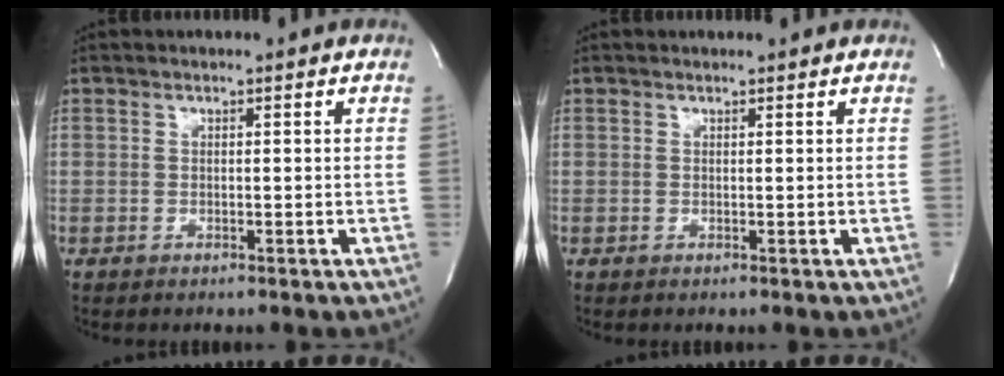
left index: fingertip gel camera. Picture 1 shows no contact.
{"total": 1.8, "force": [1.8, 0.2, 0.3], "torque": [-0.016, 0.010, 0.021]}